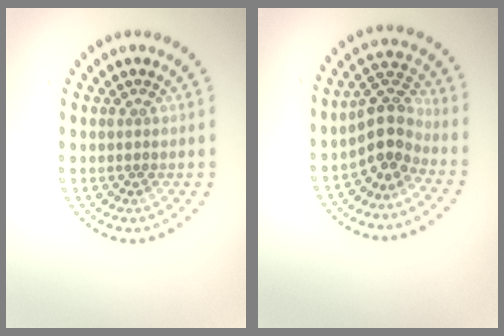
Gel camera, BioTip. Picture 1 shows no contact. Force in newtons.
{"total": 3.5, "press": 2.8, "slide": 2.0}